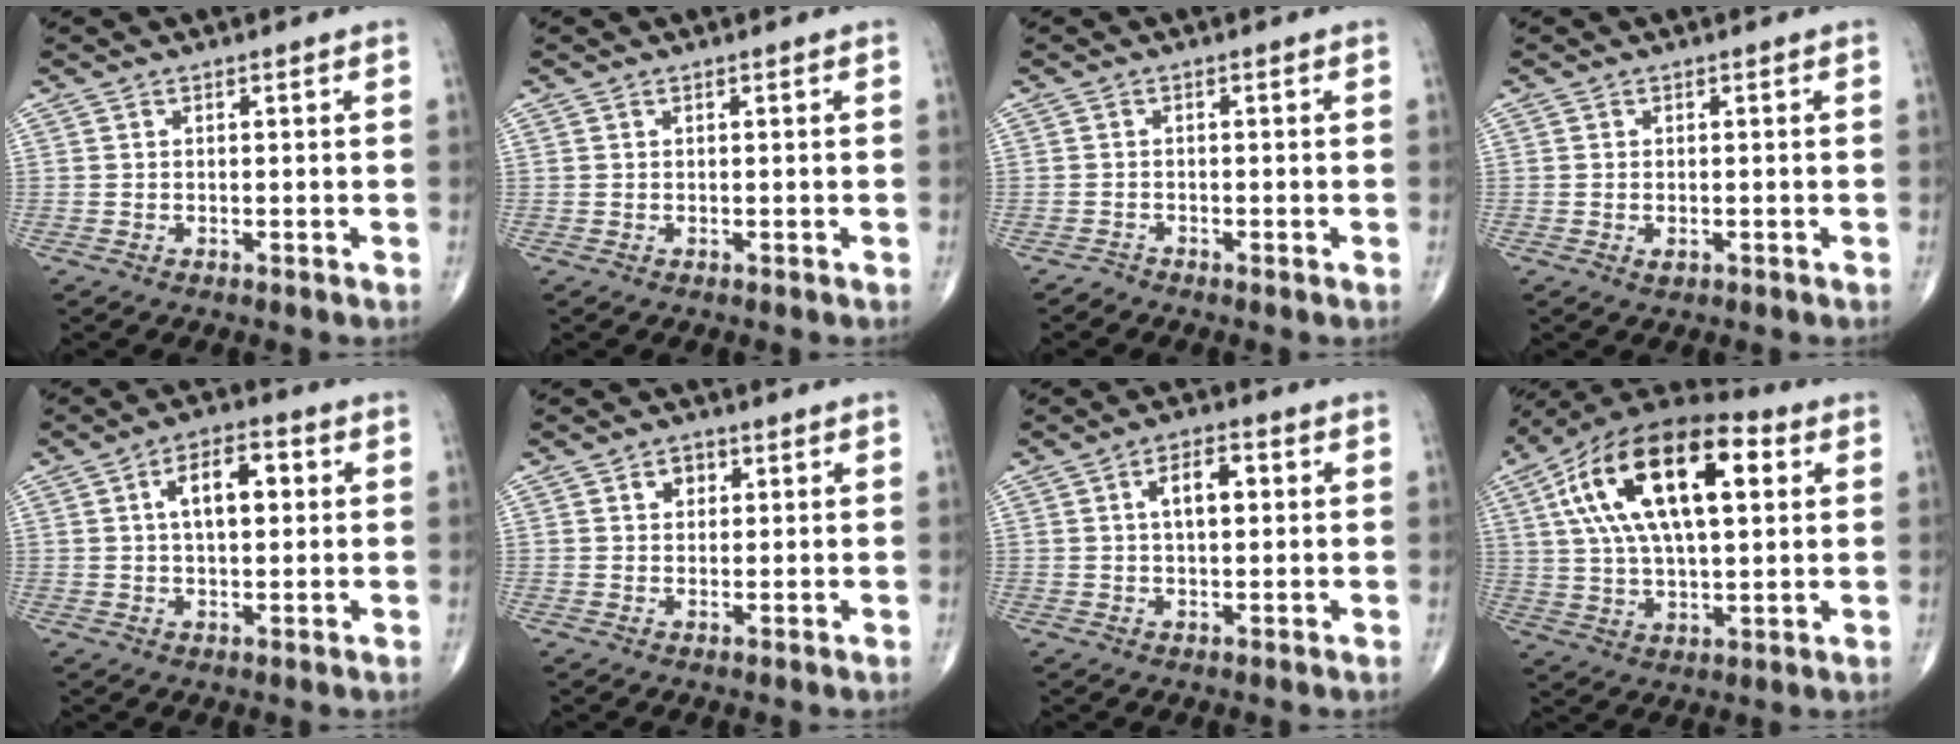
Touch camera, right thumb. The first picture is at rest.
{"total": 0.0}
{"total": 0.9, "force": [-0.8, 0.1, -0.2], "torque": [0.005, -0.005, -0.021]}
{"total": 1.1, "force": [-0.4, 0.7, 0.8], "torque": [-0.012, -0.001, -0.003]}
{"total": 8.8, "force": [1.8, 4.4, 7.3], "torque": [-0.103, 0.015, 0.024]}
{"total": 3.0, "force": [1.2, 2.3, 1.5], "torque": [-0.006, -0.003, 0.016]}
{"total": 6.2, "force": [1.3, 3.1, 5.2], "torque": [-0.076, 0.010, 0.017]}
{"total": 24.3, "force": [6.9, 11.3, 20.3], "torque": [-0.359, 0.015, 0.109]}